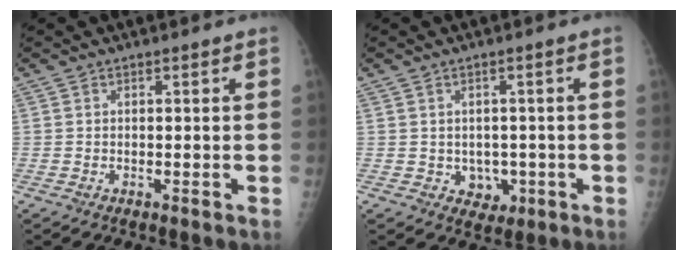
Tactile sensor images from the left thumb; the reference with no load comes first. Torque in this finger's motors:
{"motor_torque": [-0.17, 0.15, 0.34, 0.24, 0.01]}